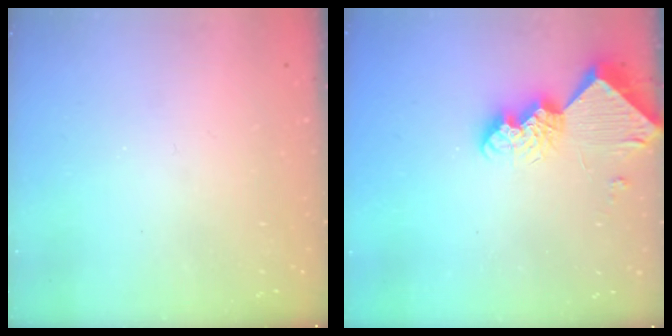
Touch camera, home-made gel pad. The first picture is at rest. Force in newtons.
{"total": 11.2, "press": 11.1, "slide": 1.3}